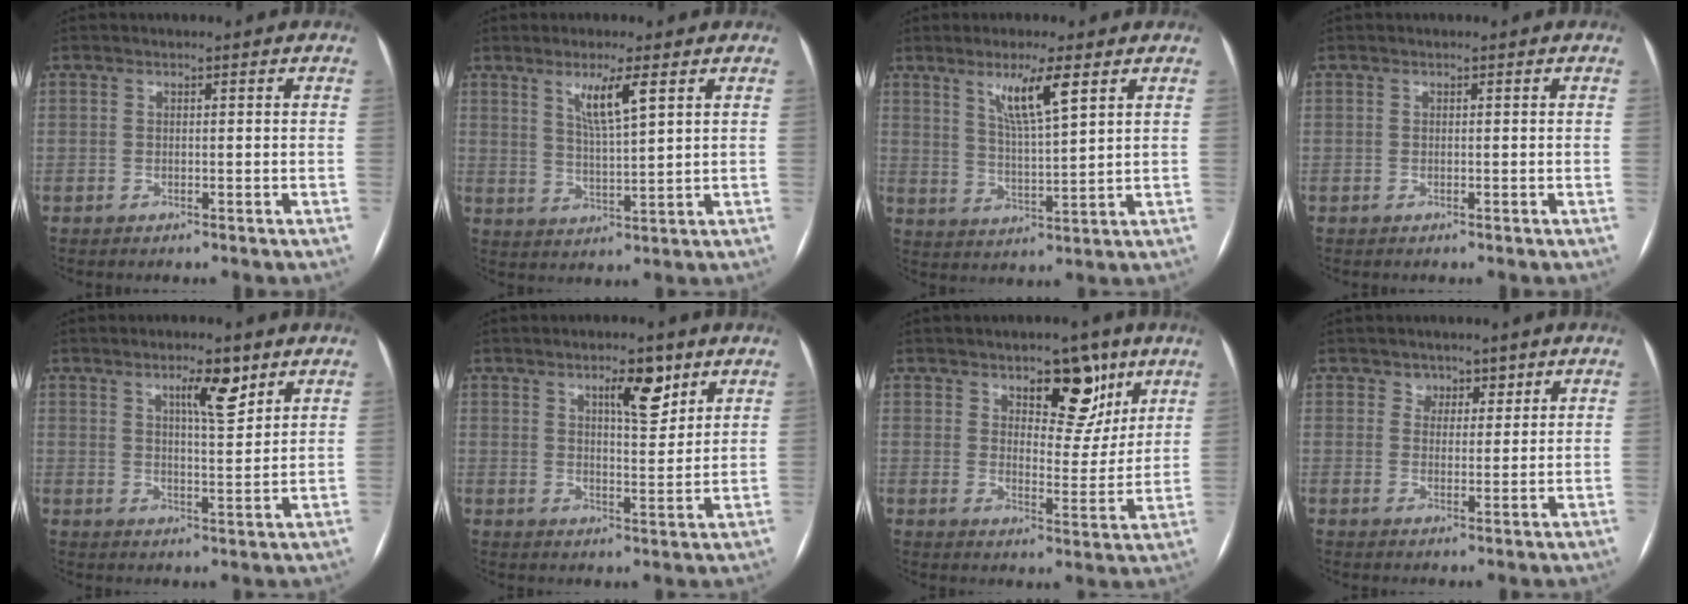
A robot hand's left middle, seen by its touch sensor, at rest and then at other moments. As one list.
[{"total": 5.8, "force": [3.0, 0.1, 5.0], "torque": [-0.094, -0.008, 0.056]}, {"total": 7.5, "force": [4.1, 0.3, 6.3], "torque": [-0.119, -0.009, 0.077]}, {"total": 0.0}, {"total": 6.0, "force": [3.7, 1.1, 4.6], "torque": [-0.077, -0.003, 0.059]}, {"total": 6.3, "force": [3.9, 1.7, 4.6], "torque": [-0.075, -0.002, 0.062]}, {"total": 9.1, "force": [5.7, 4.1, 5.7], "torque": [-0.067, -0.003, 0.086]}, {"total": 2.9, "force": [2.0, 2.0, 0.3], "torque": [0.003, 0.000, 0.029]}]